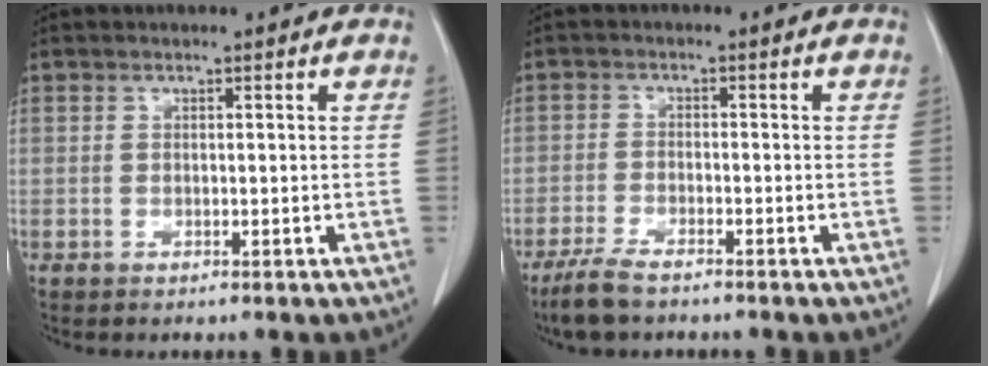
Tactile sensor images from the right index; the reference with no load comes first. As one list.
[{"total": 4.6, "force": [-3.7, 0.9, 2.6], "torque": [-0.064, -0.011, -0.069]}]